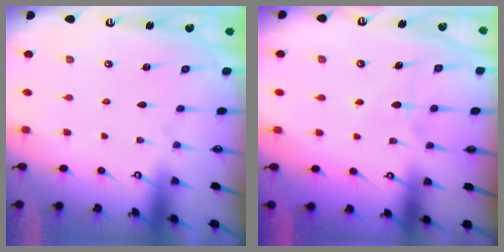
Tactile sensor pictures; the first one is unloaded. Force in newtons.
{"total": 5.9, "press": 5.9, "slide": 0.3}